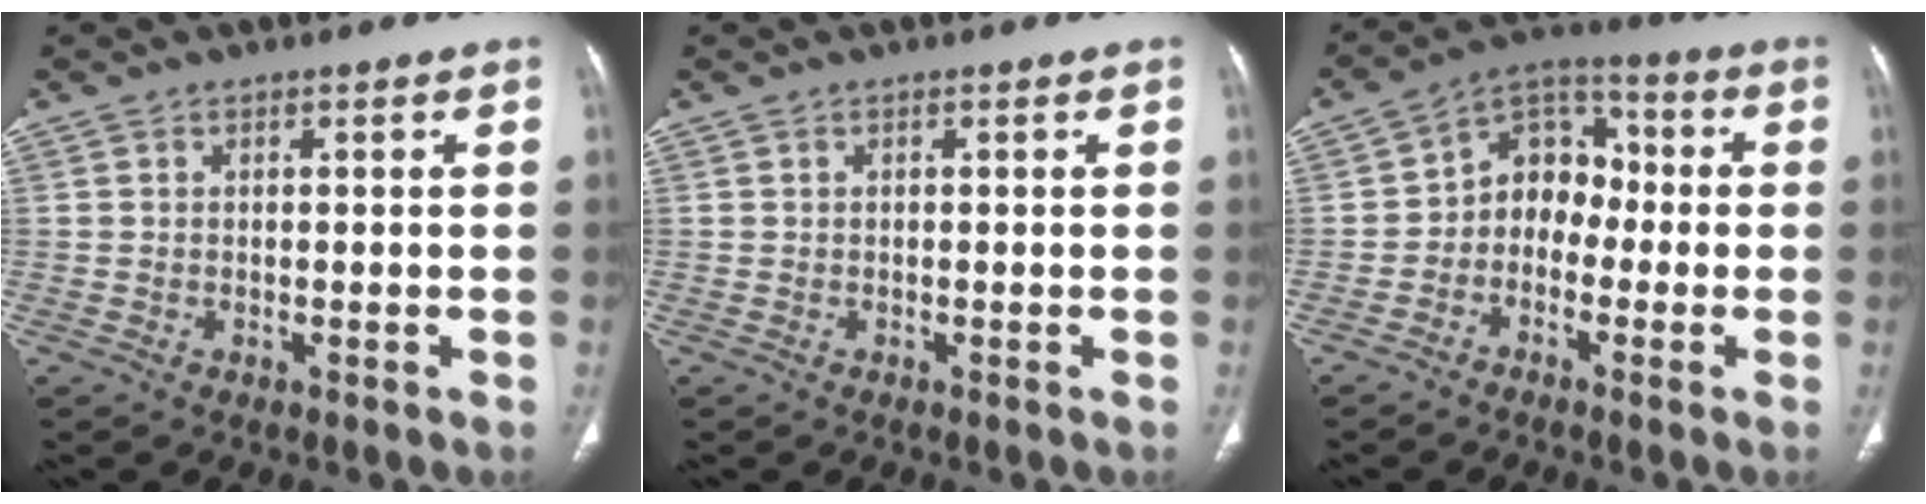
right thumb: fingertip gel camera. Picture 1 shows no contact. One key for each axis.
{"total": 0.0}
{"total": 9.2, "fx": -1.6, "fy": 7.4, "fz": 5.2, "tx": -0.046, "ty": 0.043, "tz": -0.048}